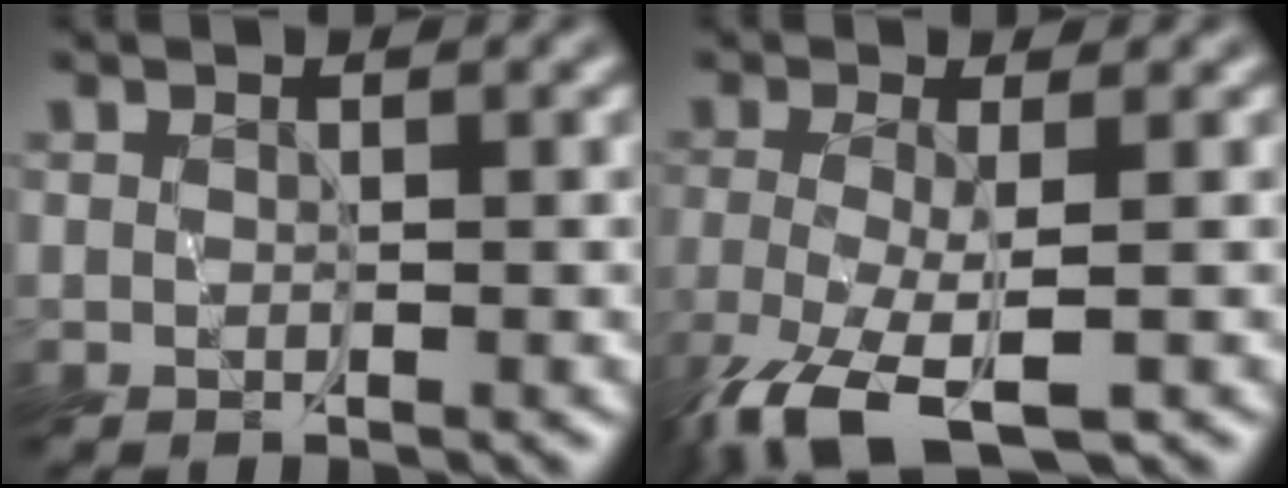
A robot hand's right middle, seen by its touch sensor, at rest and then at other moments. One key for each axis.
{"total": 5.7, "fx": -3.3, "fy": 1.5, "fz": 4.4, "tx": -0.103, "ty": -0.018, "tz": -0.066}